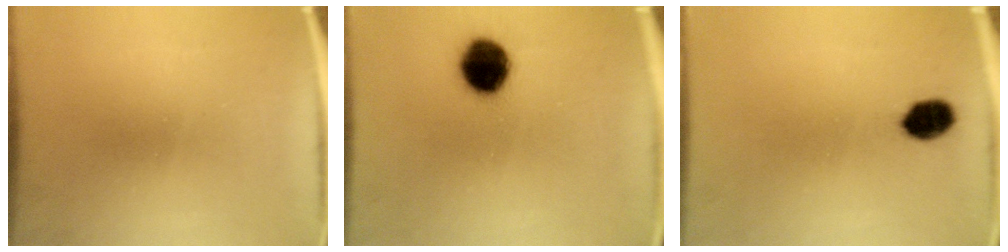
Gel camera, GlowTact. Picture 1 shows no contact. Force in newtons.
{"total": 10.6}
{"total": 5.6}